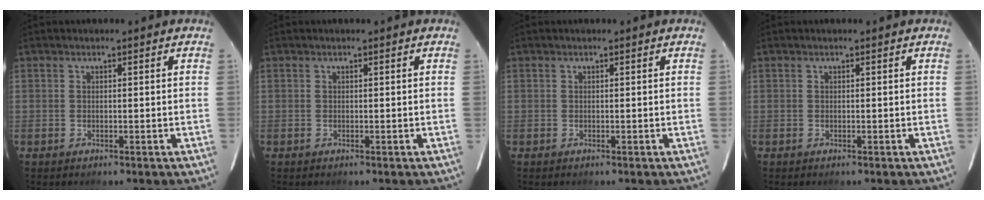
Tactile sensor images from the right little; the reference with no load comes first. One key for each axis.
{"total": 0.0}
{"total": 0.0}
{"total": 0.0}